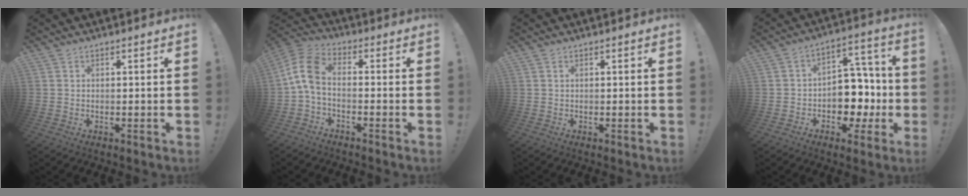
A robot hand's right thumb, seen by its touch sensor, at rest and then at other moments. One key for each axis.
{"total": 9.9, "fx": -0.1, "fy": 5.7, "fz": 8.1, "tx": -0.165, "ty": 0.015, "tz": 0.005}
{"total": 0.0}
{"total": 11.8, "fx": -3.0, "fy": 9.8, "fz": 5.9, "tx": -0.048, "ty": 0.016, "tz": -0.040}